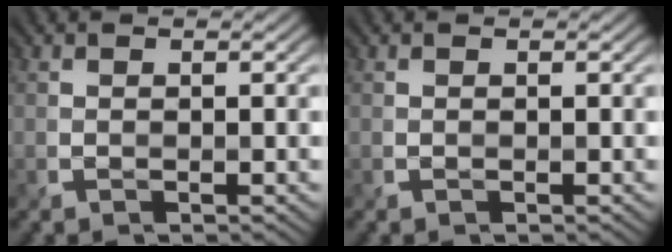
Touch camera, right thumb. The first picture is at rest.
{"total": 0.0}